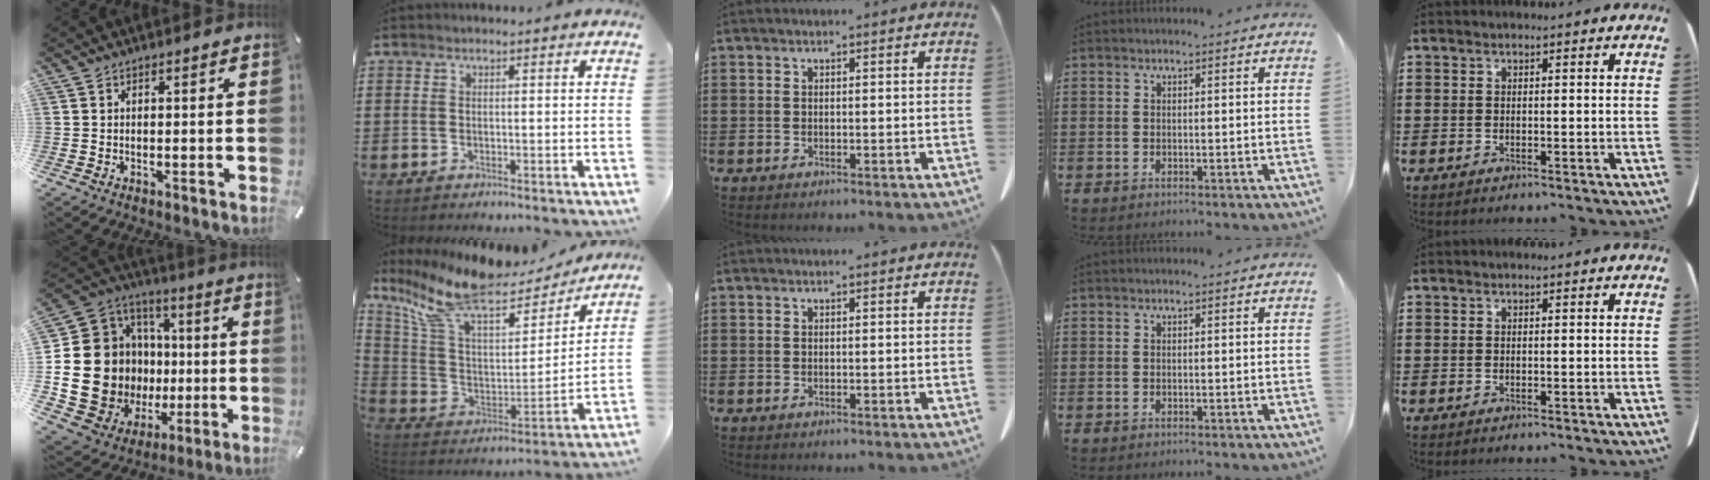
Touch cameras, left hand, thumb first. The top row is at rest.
{"thumb": {"total": 22.8, "force": [-2.8, 19.2, 11.9], "torque": [-0.256, -0.016, -0.003]}, "index": {"total": 11.6, "force": [8.7, 4.1, 6.5], "torque": [-0.166, -0.046, 0.151]}}